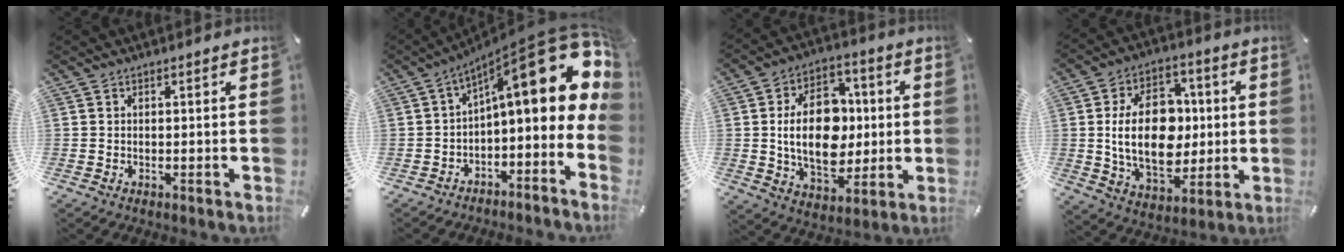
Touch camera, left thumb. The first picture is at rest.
{"total": 21.9, "force": [8.1, 8.6, 18.5], "torque": [-0.235, -0.065, 0.134]}
{"total": 18.1, "force": [0.4, 12.7, 13.0], "torque": [-0.244, 0.004, 0.005]}
{"total": 19.7, "force": [0.8, 13.5, 14.4], "torque": [-0.259, 0.002, 0.012]}